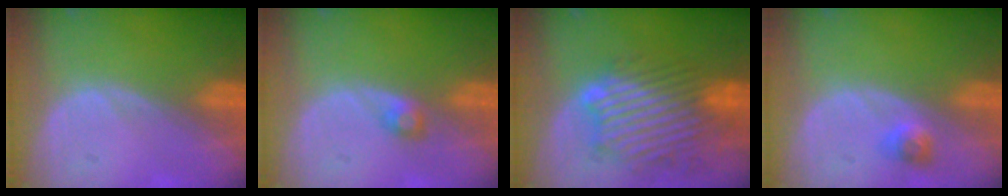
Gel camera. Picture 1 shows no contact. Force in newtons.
{"total": 1.8, "press": 1.7, "slide": 0.3}
{"total": 11.0, "press": 10.2, "slide": 4.1}
{"total": 2.3, "press": 2.0, "slide": 1.1}